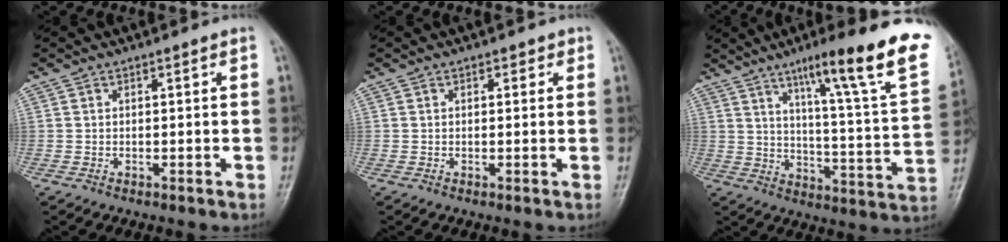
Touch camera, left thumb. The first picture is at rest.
{"total": 1.4, "force": [0.5, 1.0, 0.8], "torque": [0.004, 0.001, 0.002]}
{"total": 24.0, "force": [13.8, 3.0, 19.4], "torque": [-0.260, -0.048, 0.197]}